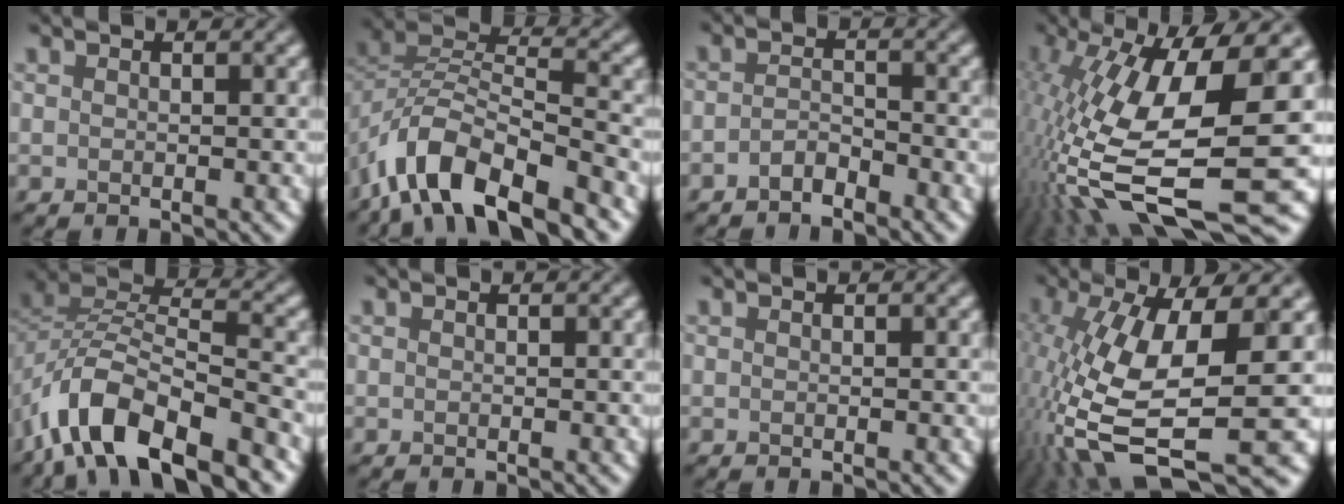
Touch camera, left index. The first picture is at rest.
{"total": 9.4, "force": [-7.2, 3.5, 4.9], "torque": [-0.092, -0.003, -0.129]}
{"total": 2.2, "force": [-2.2, 0.0, 0.1], "torque": [-0.013, 0.002, -0.029]}
{"total": 14.6, "force": [-2.3, 3.8, 13.9], "torque": [-0.277, 0.002, -0.017]}
{"total": 10.6, "force": [-7.8, 4.2, 5.9], "torque": [-0.109, -0.002, -0.136]}
{"total": 0.0}
{"total": 0.0}
{"total": 12.2, "force": [-3.2, 3.4, 11.3], "torque": [-0.240, -0.010, -0.031]}